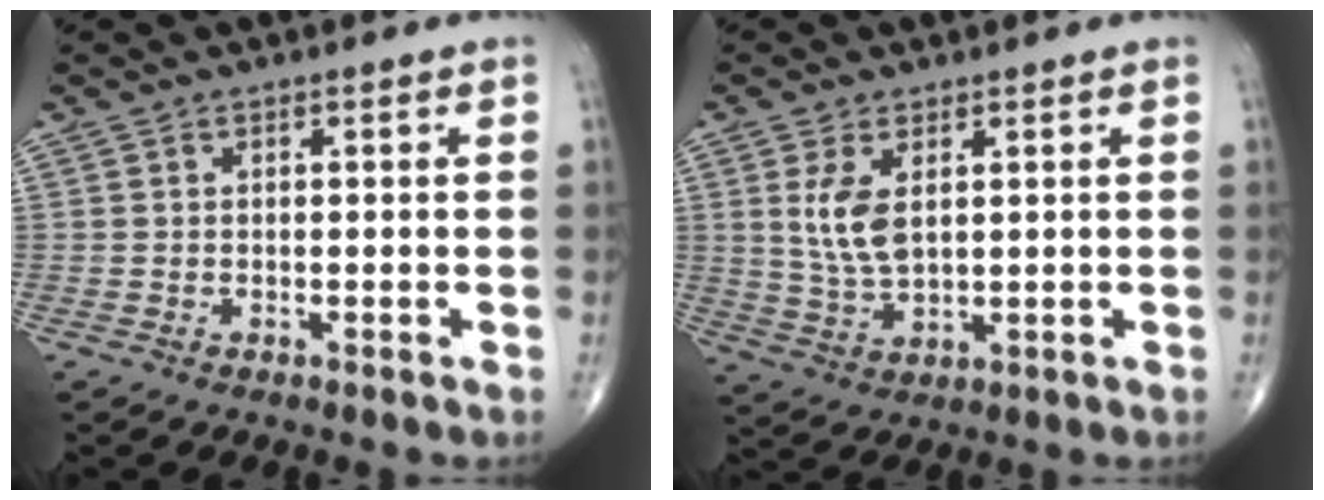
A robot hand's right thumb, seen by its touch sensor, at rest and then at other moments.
{"total": 6.9, "force": [2.0, 3.4, 5.6], "torque": [-0.108, -0.012, 0.049]}